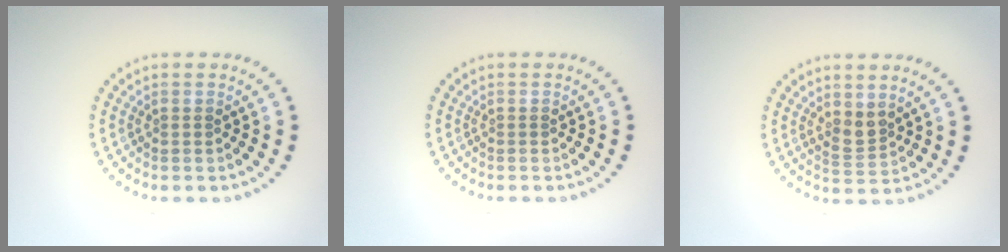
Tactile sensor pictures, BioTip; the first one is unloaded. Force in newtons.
{"total": 0.0}
{"total": 1.8, "press": 1.4, "slide": 1.1}